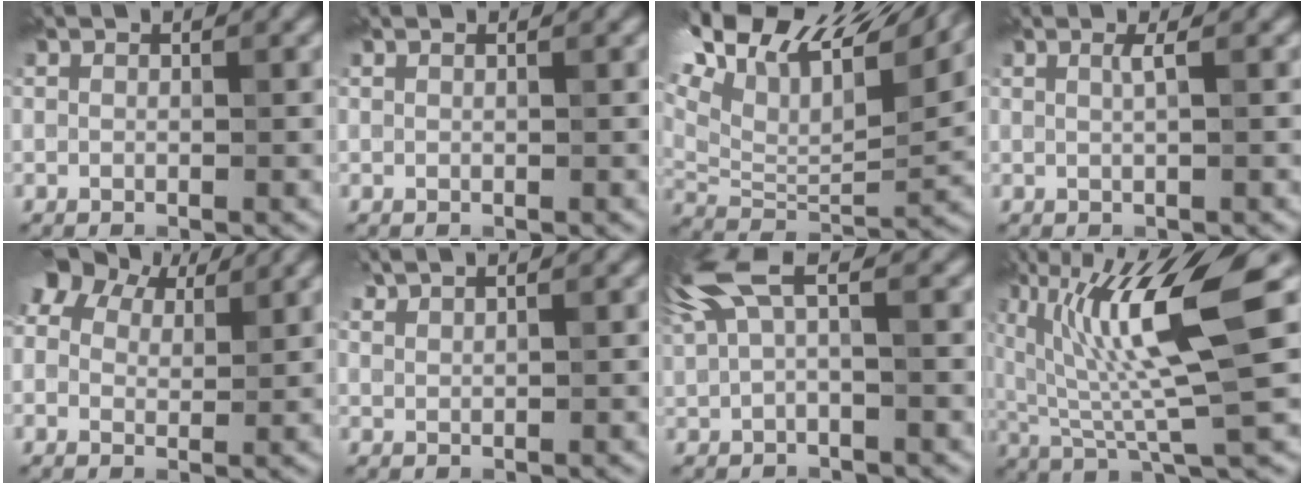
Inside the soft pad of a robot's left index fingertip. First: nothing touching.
{"total": 0.9, "force": [0.6, 0.5, 0.5], "torque": [0.007, 0.008, -0.007]}
{"total": 14.6, "force": [8.3, 6.3, 10.2], "torque": [-0.206, 0.059, 0.150]}
{"total": 0.7, "force": [-0.5, -0.1, 0.5], "torque": [-0.010, 0.001, -0.002]}
{"total": 4.8, "force": [3.4, 2.7, 1.9], "torque": [-0.049, 0.016, 0.055]}
{"total": 2.0, "force": [1.8, 0.4, 0.7], "torque": [0.005, 0.014, 0.018]}
{"total": 3.9, "force": [1.7, 0.7, 3.4], "torque": [-0.082, 0.013, 0.043]}
{"total": 9.6, "force": [1.9, 1.7, 9.3], "torque": [-0.168, 0.001, 0.049]}